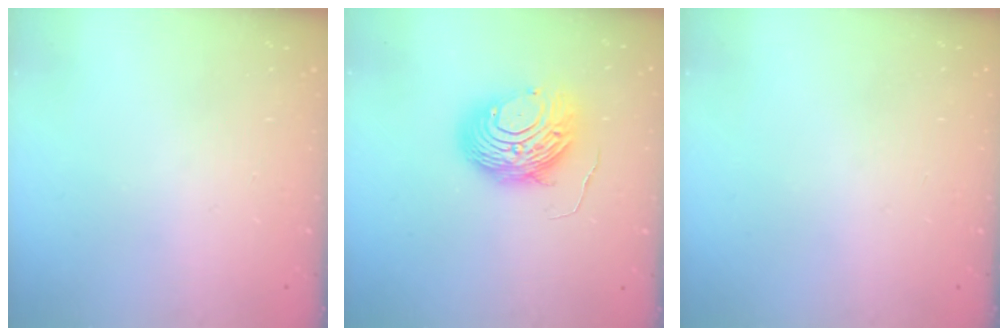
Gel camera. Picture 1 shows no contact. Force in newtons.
{"total": 10.8, "press": 10.8, "slide": 1.0}
{"total": 0.0}